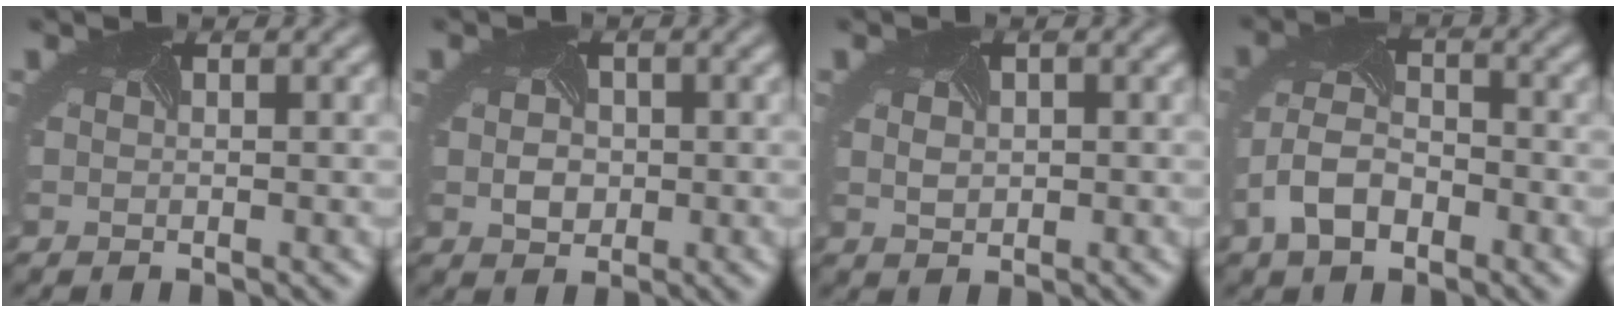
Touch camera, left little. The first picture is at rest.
{"total": 1.9, "force": [-0.2, 1.6, 1.0], "torque": [-0.022, 0.000, -0.006]}
{"total": 1.4, "force": [0.1, 1.2, 0.7], "torque": [-0.015, 0.005, 0.011]}
{"total": 5.4, "force": [-2.7, 3.2, 3.4], "torque": [-0.080, 0.000, -0.058]}